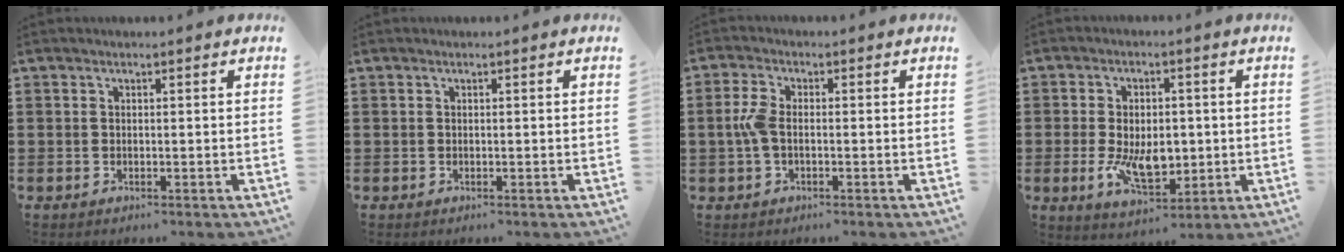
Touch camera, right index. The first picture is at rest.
{"total": 0.0}
{"total": 3.9, "force": [-0.5, 2.0, 3.4], "torque": [-0.092, -0.005, -0.018]}
{"total": 8.1, "force": [-1.0, 4.6, 6.6], "torque": [-0.119, 0.000, -0.020]}